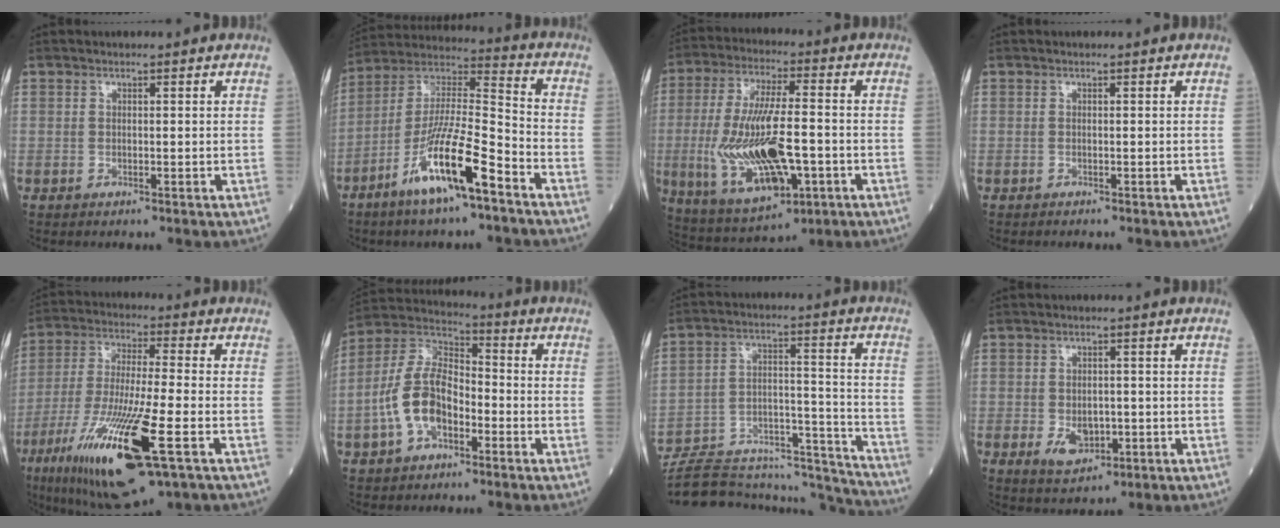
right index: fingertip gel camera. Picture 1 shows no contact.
{"total": 15.4, "force": [-8.3, 1.7, 12.9], "torque": [-0.246, -0.012, -0.154]}
{"total": 17.8, "force": [-3.7, 5.4, 16.6], "torque": [-0.334, -0.012, -0.052]}
{"total": 0.6, "force": [-0.6, 0.1, 0.2], "torque": [-0.003, 0.000, -0.011]}
{"total": 20.0, "force": [-8.8, 2.7, 17.8], "torque": [-0.366, -0.044, -0.152]}
{"total": 11.0, "force": [-3.7, 5.9, 8.6], "torque": [-0.191, 0.026, -0.076]}
{"total": 24.5, "force": [-23.4, 3.9, 6.3], "torque": [-0.099, 0.034, -0.343]}
{"total": 4.8, "force": [-1.4, 3.0, 3.5], "torque": [-0.058, -0.003, -0.012]}